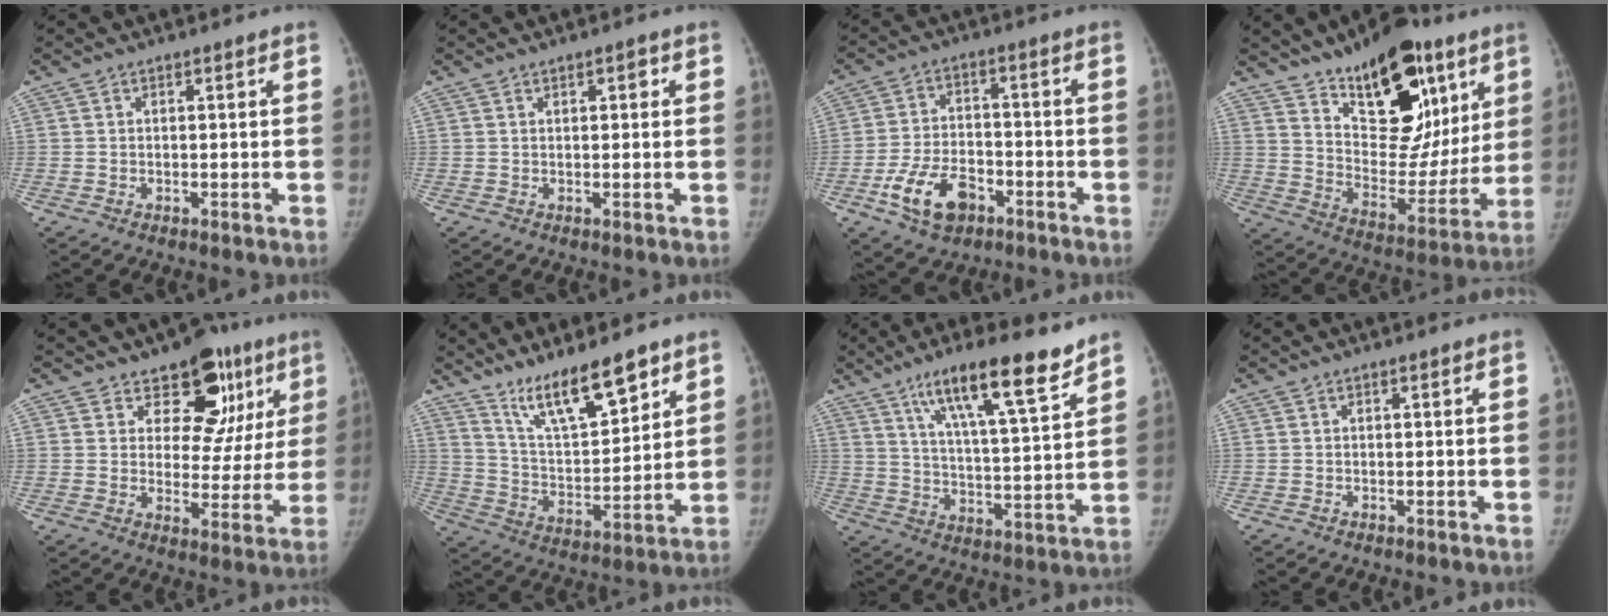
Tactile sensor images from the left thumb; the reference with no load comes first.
{"total": 1.5, "force": [0.7, 0.7, 1.1], "torque": [-0.012, 0.000, 0.009]}
{"total": 10.7, "force": [-5.3, 6.6, 6.7], "torque": [-0.116, 0.024, -0.092]}
{"total": 25.1, "force": [13.9, 12.8, 16.4], "torque": [-0.187, -0.058, 0.220]}
{"total": 13.6, "force": [7.8, 9.0, 6.6], "torque": [-0.013, -0.027, 0.103]}
{"total": 14.4, "force": [10.4, 3.9, 9.1], "torque": [-0.131, -0.068, 0.195]}
{"total": 16.8, "force": [11.0, 3.2, 12.2], "torque": [-0.181, -0.052, 0.185]}
{"total": 0.0}